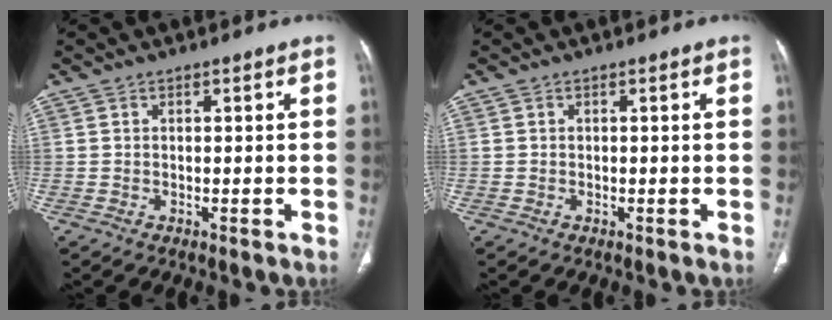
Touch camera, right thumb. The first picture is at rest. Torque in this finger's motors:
{"motor_torque": [0.22, 0.03, 0.06, -0.23, -0.07]}